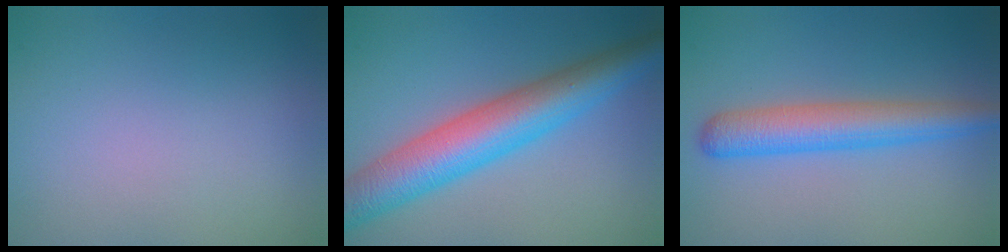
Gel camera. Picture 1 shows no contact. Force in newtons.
{"total": 7.8, "press": 7.8, "slide": 0.0}
{"total": 4.6, "press": 4.6, "slide": 0.1}